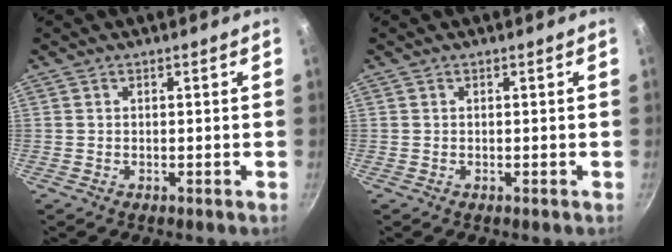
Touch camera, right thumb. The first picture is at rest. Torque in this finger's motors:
{"motor_torque": [-0.03, -0.03, 0.14, -0.10, 0.01]}